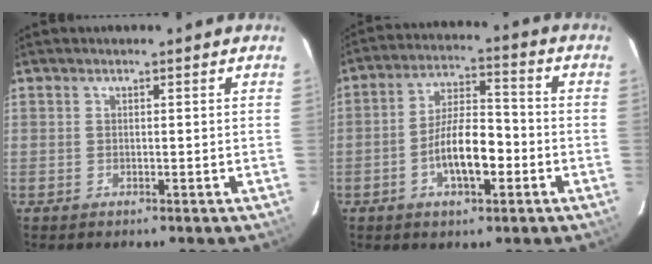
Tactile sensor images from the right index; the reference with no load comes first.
{"total": 9.8, "force": [-3.4, 3.7, 8.4], "torque": [-0.159, 0.008, -0.055]}